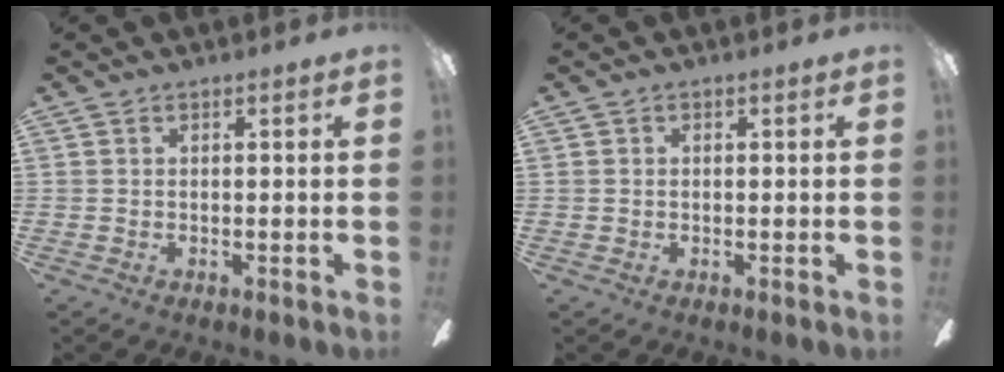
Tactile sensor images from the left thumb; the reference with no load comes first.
{"total": 0.0}